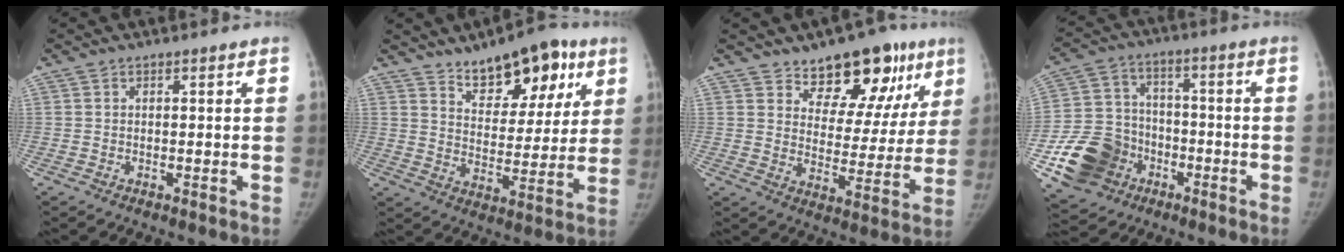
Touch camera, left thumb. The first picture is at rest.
{"total": 15.2, "force": [9.4, 7.6, 9.3], "torque": [-0.083, -0.042, 0.145]}
{"total": 16.5, "force": [10.5, 9.0, 9.0], "torque": [-0.045, -0.050, 0.148]}
{"total": 15.2, "force": [-6.4, 12.5, 5.8], "torque": [-0.091, 0.046, -0.105]}